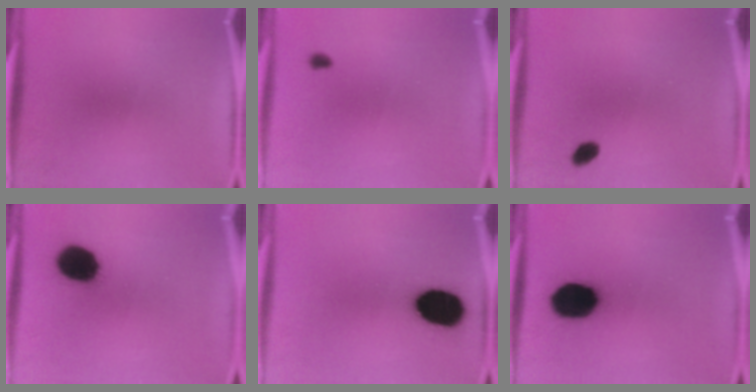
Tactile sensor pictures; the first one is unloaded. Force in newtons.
{"total": 0.9}
{"total": 2.4}
{"total": 13.4}
{"total": 17.6}
{"total": 16.3}